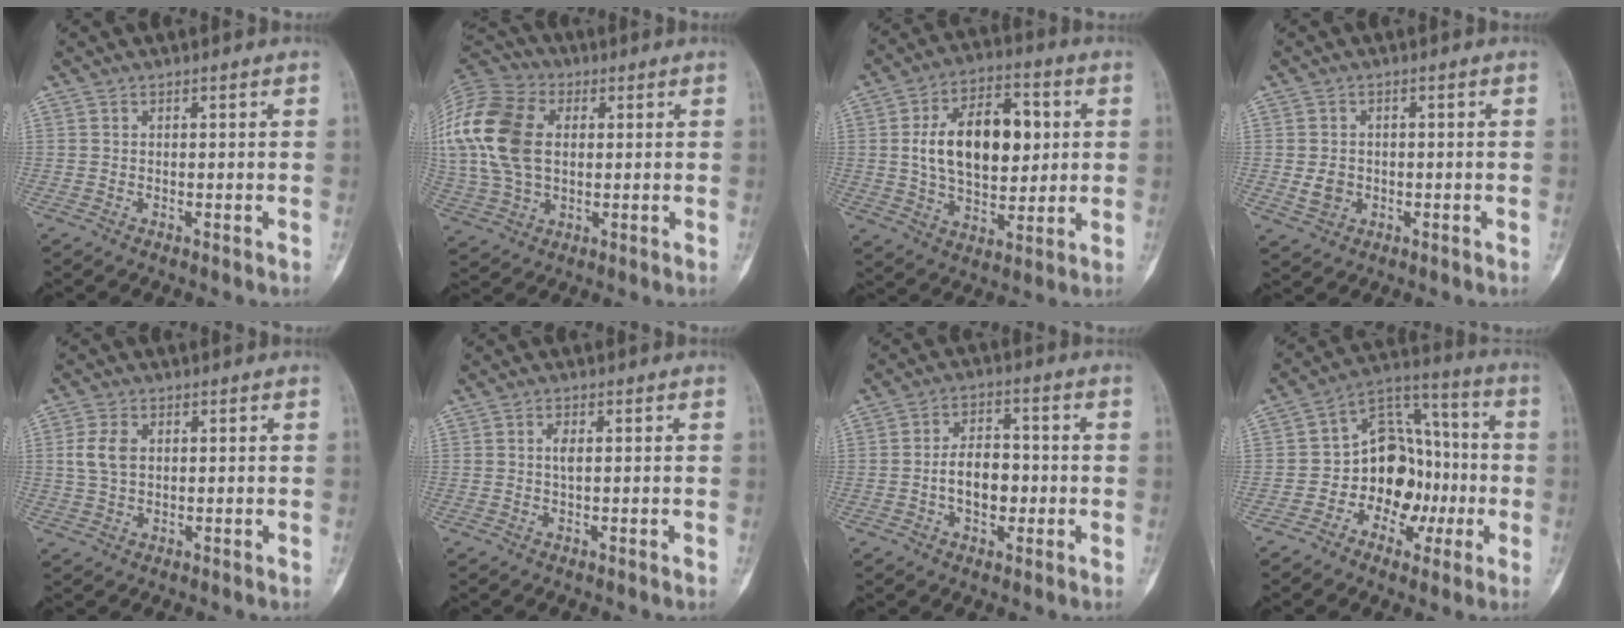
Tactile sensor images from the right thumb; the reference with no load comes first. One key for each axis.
{"total": 24.2, "fx": 3.8, "fy": 16.8, "fz": 17.0, "tx": -0.403, "ty": 0.027, "tz": 0.075}
{"total": 18.2, "fx": 2.7, "fy": 10.7, "fz": 14.5, "tx": -0.202, "ty": 0.004, "tz": 0.046}
{"total": 3.7, "fx": -0.6, "fy": 3.1, "fz": 1.8, "tx": -0.017, "ty": 0.002, "tz": -0.004}
{"total": 5.1, "fx": 1.0, "fy": 3.4, "fz": 3.7, "tx": -0.076, "ty": 0.003, "tz": 0.021}
{"total": 1.9, "fx": 0.2, "fy": 0.8, "fz": 1.7, "tx": -0.027, "ty": 0.002, "tz": 0.002}
{"total": 8.0, "fx": -1.4, "fy": 5.1, "fz": 6.1, "tx": -0.073, "ty": 0.016, "tz": -0.029}
{"total": 15.4, "fx": -3.4, "fy": 11.6, "fz": 9.6, "tx": -0.092, "ty": 0.053, "tz": -0.060}